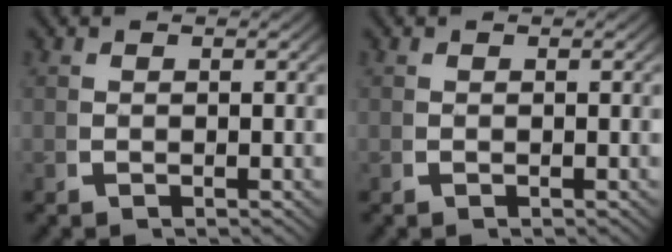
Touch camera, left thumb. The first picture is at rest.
{"total": 0.0}